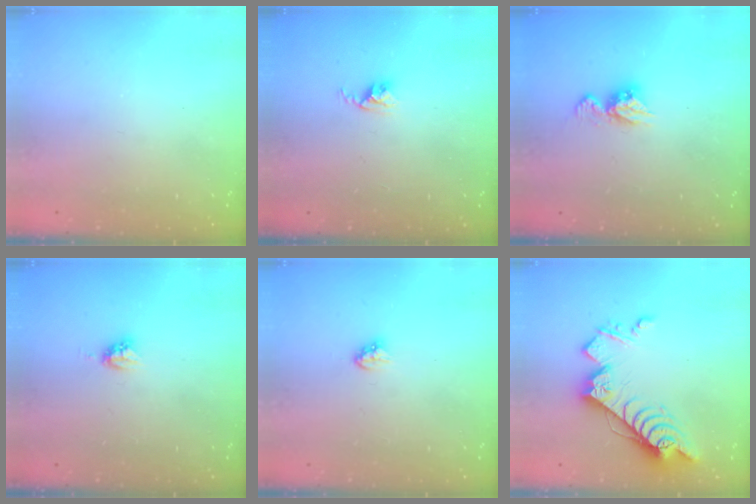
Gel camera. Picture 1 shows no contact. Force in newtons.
{"total": 2.8, "press": 2.7, "slide": 0.4}
{"total": 7.8, "press": 7.8, "slide": 0.6}
{"total": 3.4, "press": 3.4, "slide": 0.4}
{"total": 3.5, "press": 3.5, "slide": 0.2}
{"total": 14.6, "press": 14.5, "slide": 1.0}